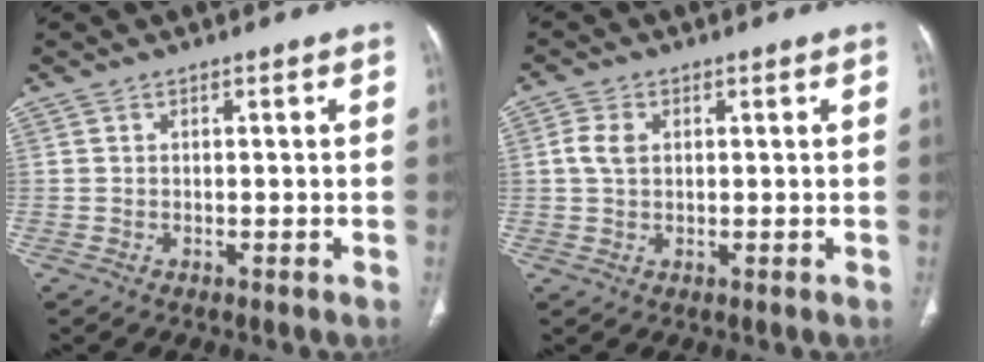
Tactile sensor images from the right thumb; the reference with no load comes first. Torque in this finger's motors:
{"motor_torque": [-0.05, 0.38, 0.44, 0.03, 0.02]}